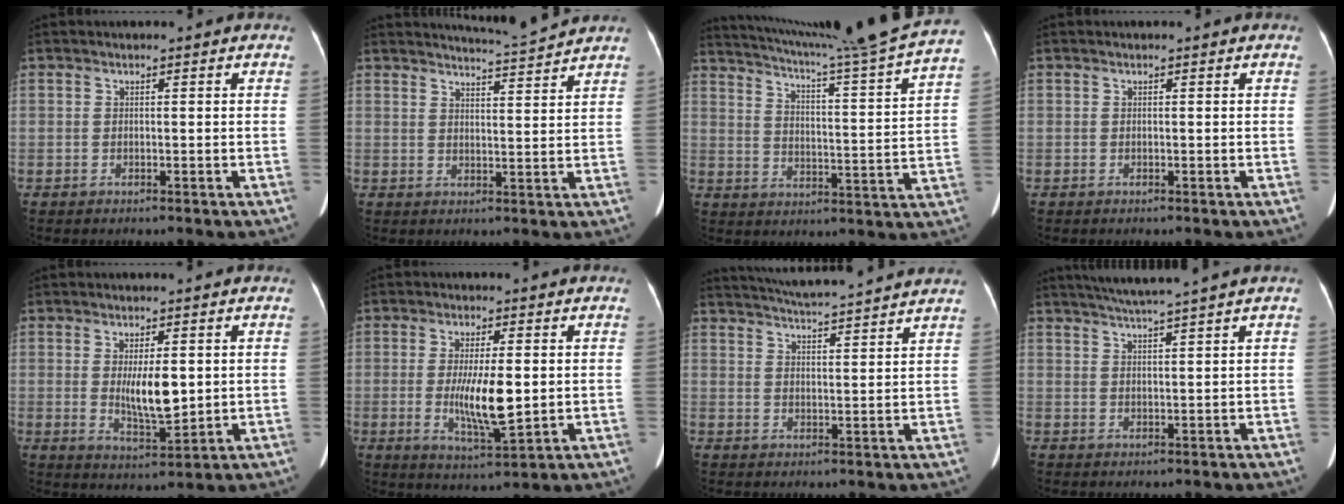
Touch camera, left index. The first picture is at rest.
{"total": 5.2, "force": [5.0, -1.3, -0.1], "torque": [-0.012, -0.013, 0.072]}
{"total": 22.6, "force": [20.4, -3.1, 9.2], "torque": [-0.163, -0.065, 0.268]}
{"total": 0.0}
{"total": 7.4, "force": [0.8, 2.4, 6.9], "torque": [-0.119, -0.011, 0.021]}
{"total": 8.2, "force": [-0.3, 1.7, 8.1], "torque": [-0.149, -0.018, -0.003]}
{"total": 15.0, "force": [13.9, -0.4, 5.6], "torque": [-0.104, 0.008, 0.191]}
{"total": 7.2, "force": [6.0, -1.5, 3.6], "torque": [-0.058, 0.014, 0.092]}